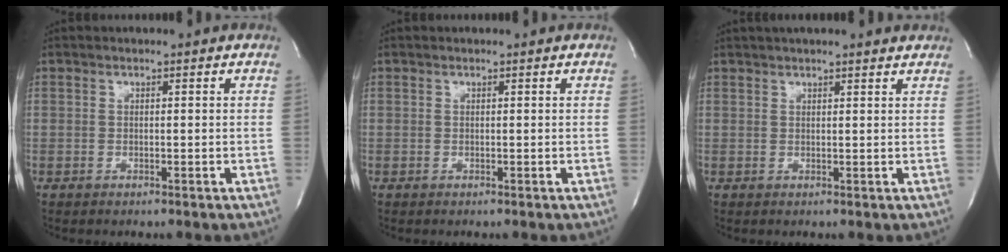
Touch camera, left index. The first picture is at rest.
{"total": 0.0}
{"total": 9.6, "force": [8.5, 1.5, 4.3], "torque": [-0.061, 0.030, 0.104]}